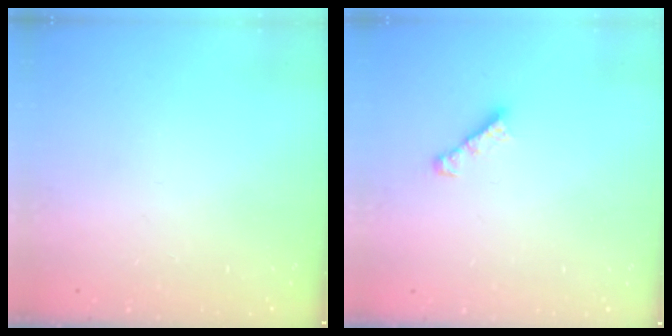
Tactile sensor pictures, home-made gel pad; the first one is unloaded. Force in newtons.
{"total": 3.0, "press": 3.0, "slide": 0.3}